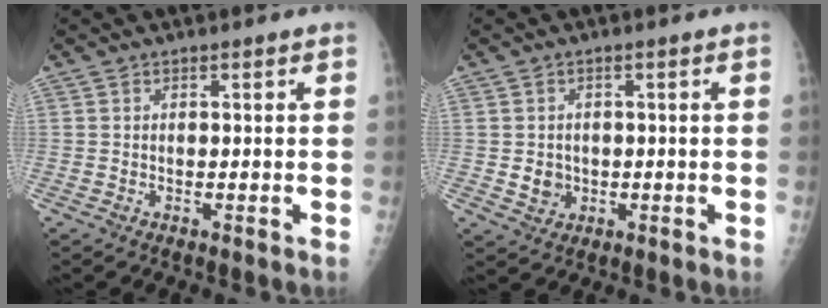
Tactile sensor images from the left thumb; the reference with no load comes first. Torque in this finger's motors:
{"motor_torque": [-0.03, 0.03, 0.04, 0.00, 0.00]}